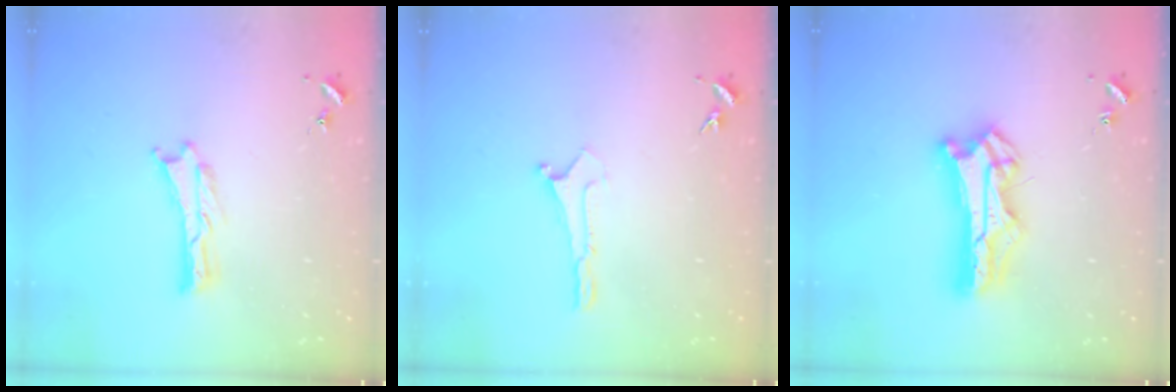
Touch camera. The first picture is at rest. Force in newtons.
{"total": 0.0}
{"total": 12.0, "press": 11.9, "slide": 0.9}